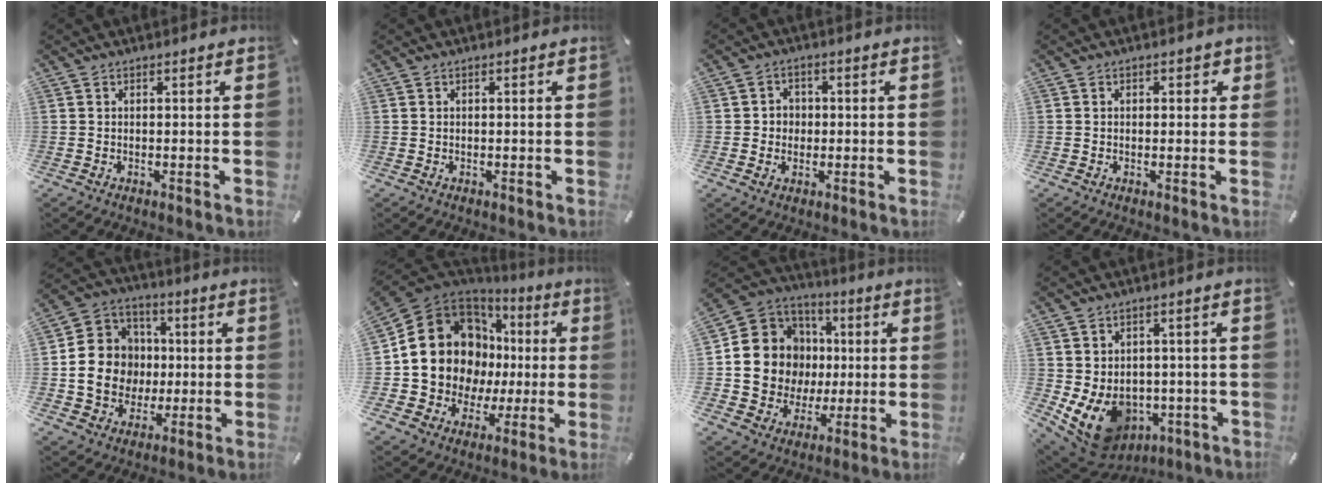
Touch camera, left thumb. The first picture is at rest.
{"total": 0.0}
{"total": 3.9, "force": [-0.4, 3.8, 0.9], "torque": [-0.016, 0.009, -0.012]}
{"total": 1.4, "force": [0.1, 1.1, 0.8], "torque": [-0.009, 0.004, -0.004]}
{"total": 14.7, "force": [-0.8, 13.5, 5.6], "torque": [-0.110, 0.019, -0.004]}
{"total": 18.2, "force": [3.5, 15.6, 8.8], "torque": [-0.162, -0.039, 0.085]}
{"total": 14.0, "force": [0.2, 13.6, 3.3], "torque": [-0.063, -0.017, 0.026]}
{"total": 9.7, "force": [-2.4, 8.2, 4.5], "torque": [-0.097, -0.006, -0.040]}